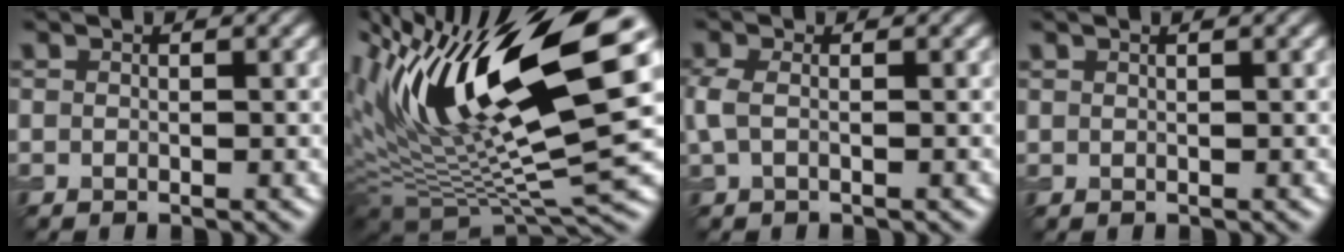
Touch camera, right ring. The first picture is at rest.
{"total": 16.0, "force": [4.7, 5.5, 14.3], "torque": [-0.268, 0.008, 0.080]}
{"total": 1.9, "force": [0.1, 0.9, 1.7], "torque": [-0.044, 0.002, -0.003]}
{"total": 0.9, "force": [0.7, 0.4, 0.5], "torque": [-0.003, 0.000, 0.004]}